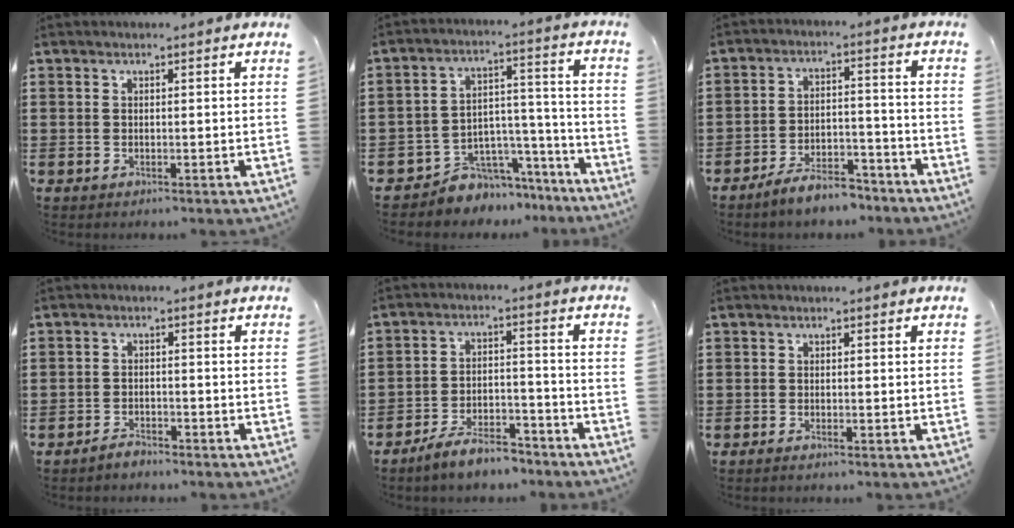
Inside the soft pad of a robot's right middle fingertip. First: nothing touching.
{"total": 6.3, "force": [-5.6, 2.9, 0.1], "torque": [-0.008, 0.016, -0.107]}
{"total": 6.0, "force": [-5.6, 1.1, 1.9], "torque": [-0.034, 0.009, -0.107]}
{"total": 2.2, "force": [-2.1, 0.6, 0.2], "torque": [-0.008, 0.004, -0.044]}
{"total": 6.4, "force": [-5.9, 1.3, 2.2], "torque": [-0.044, 0.008, -0.113]}
{"total": 0.6, "force": [-0.4, 0.0, 0.4], "torque": [-0.009, -0.005, -0.007]}